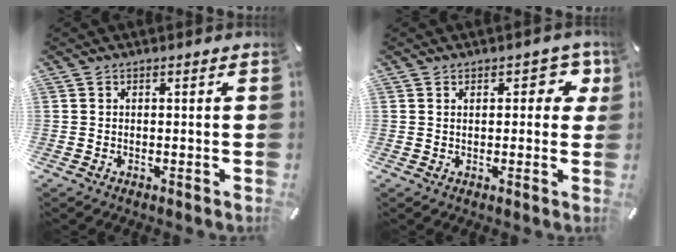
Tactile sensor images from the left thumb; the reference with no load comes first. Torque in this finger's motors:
{"motor_torque": [0.04, -0.16, 0.16, 0.16, 0.00]}